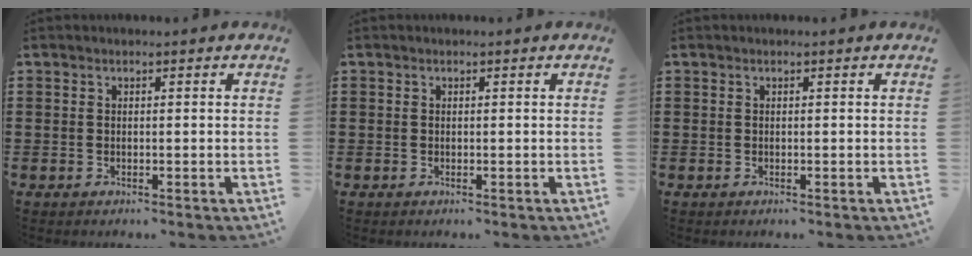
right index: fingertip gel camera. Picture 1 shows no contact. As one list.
[{"total": 0.0}, {"total": 0.0}]